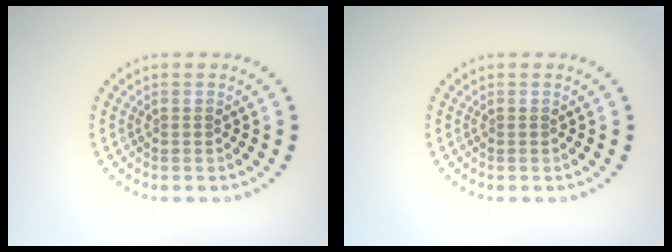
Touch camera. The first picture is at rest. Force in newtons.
{"total": 0.0}